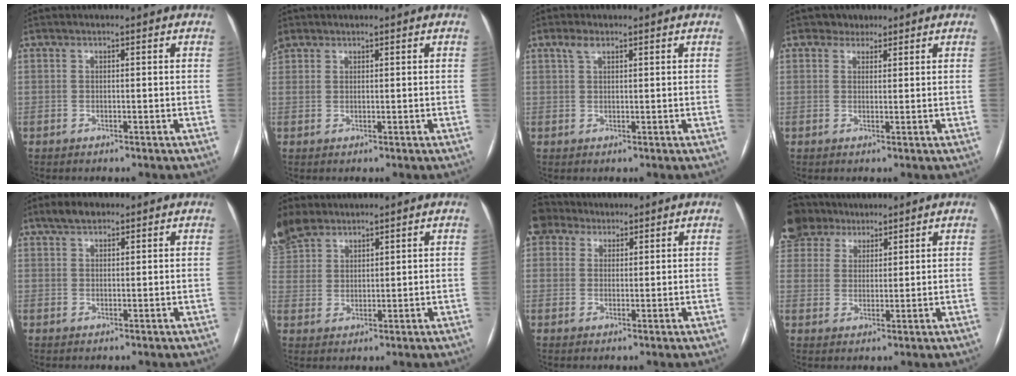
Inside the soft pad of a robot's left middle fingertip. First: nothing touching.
{"total": 0.8, "force": [0.3, -0.6, -0.5], "torque": [-0.001, 0.000, 0.015]}
{"total": 1.8, "force": [1.2, 0.7, 1.2], "torque": [-0.030, 0.010, 0.025]}
{"total": 2.0, "force": [1.4, 1.5, -0.1], "torque": [0.005, 0.004, 0.016]}
{"total": 3.2, "force": [2.4, 1.4, 1.6], "torque": [-0.035, 0.013, 0.043]}
{"total": 8.5, "force": [7.3, 3.3, 2.8], "torque": [-0.093, 0.009, 0.159]}
{"total": 2.2, "force": [1.9, 0.4, -1.0], "torque": [0.018, 0.007, 0.039]}
{"total": 7.2, "force": [6.0, 3.9, 1.0], "torque": [-0.028, 0.022, 0.120]}